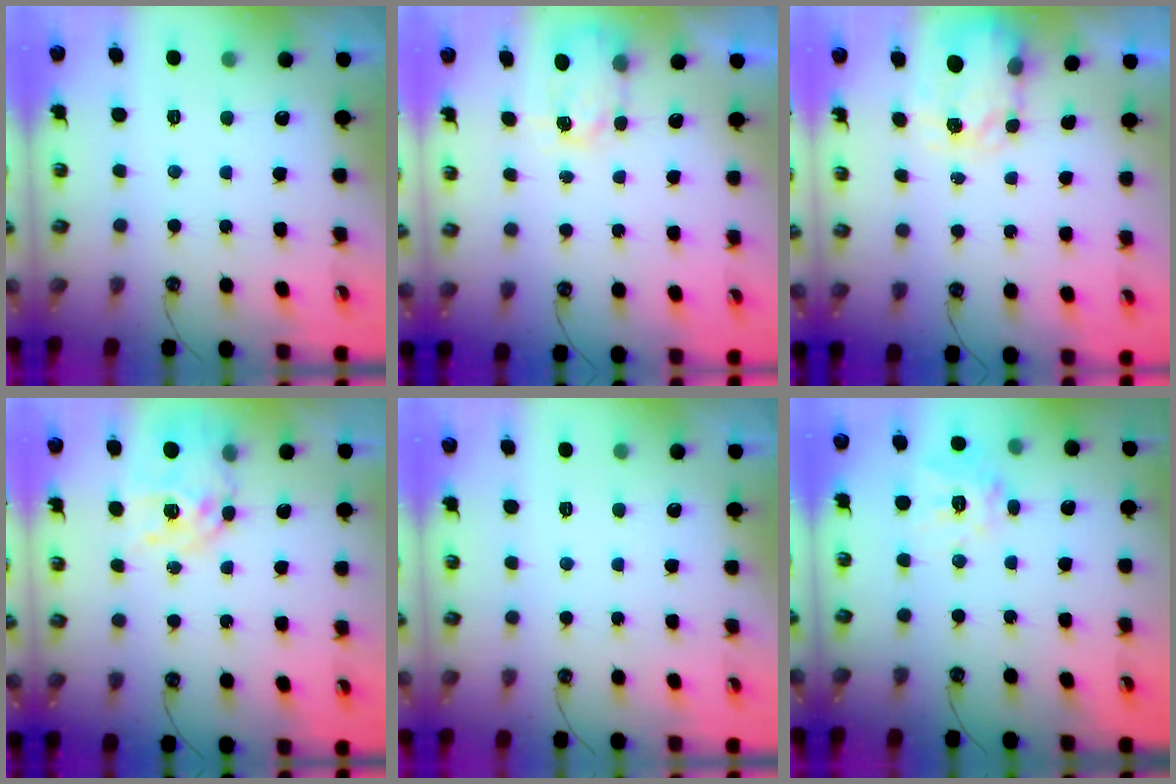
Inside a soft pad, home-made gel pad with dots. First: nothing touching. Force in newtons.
{"total": 3.2, "press": 3.1, "slide": 0.5}
{"total": 3.6, "press": 3.6, "slide": 0.6}
{"total": 11.9, "press": 11.8, "slide": 1.1}
{"total": 0.0}
{"total": 12.4, "press": 12.3, "slide": 1.5}